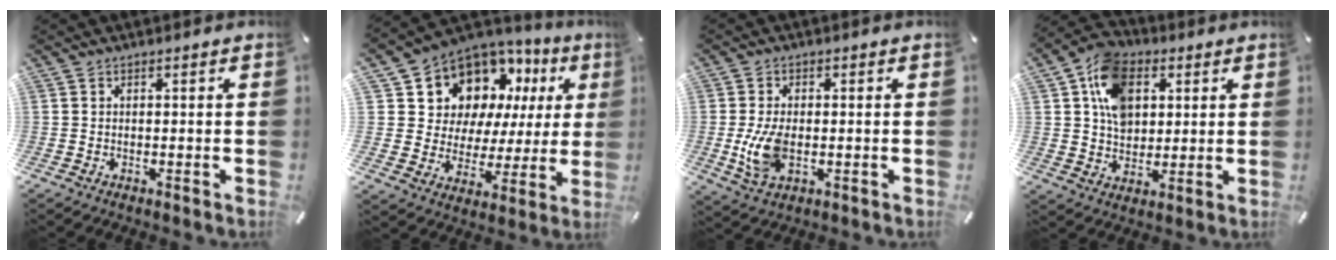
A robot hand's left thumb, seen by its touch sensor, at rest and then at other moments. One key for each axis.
{"total": 11.7, "fx": 7.3, "fy": 8.6, "fz": 2.8, "tx": -0.056, "ty": -0.074, "tz": 0.136}
{"total": 8.4, "fx": -0.9, "fy": 5.2, "fz": 6.6, "tx": -0.147, "ty": -0.009, "tz": -0.019}
{"total": 12.2, "fx": 3.8, "fy": 9.6, "fz": 6.6, "tx": -0.117, "ty": 0.005, "tz": 0.073}